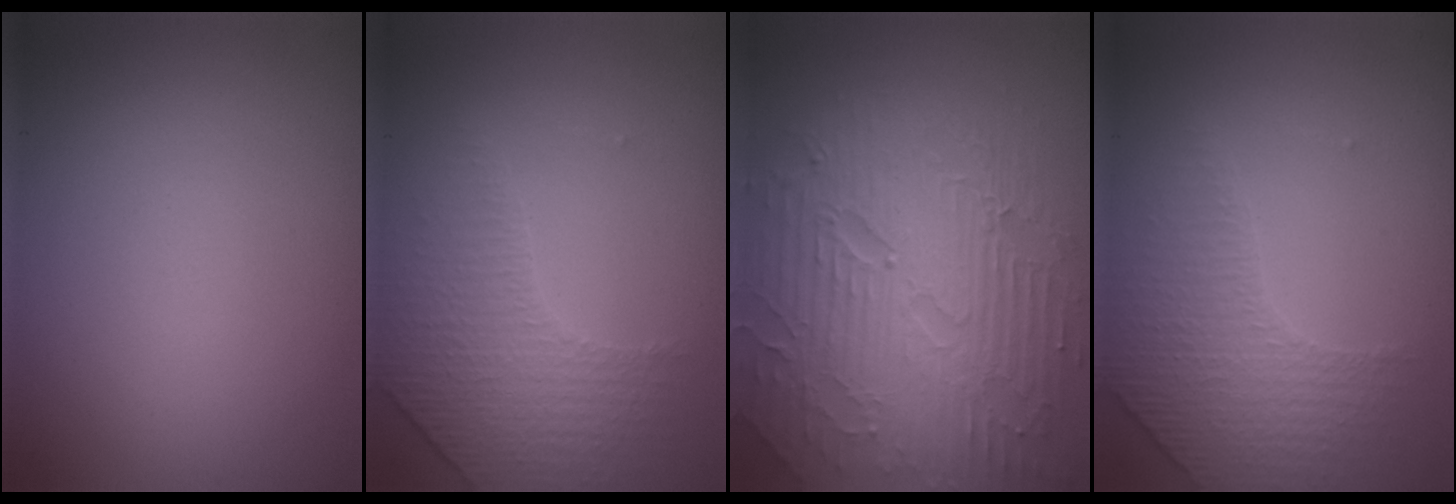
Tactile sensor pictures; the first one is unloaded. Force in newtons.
{"total": 4.6, "press": 3.0, "slide": 3.5}
{"total": 9.5, "press": 6.4, "slide": 7.0}
{"total": 4.2, "press": 2.9, "slide": 3.1}